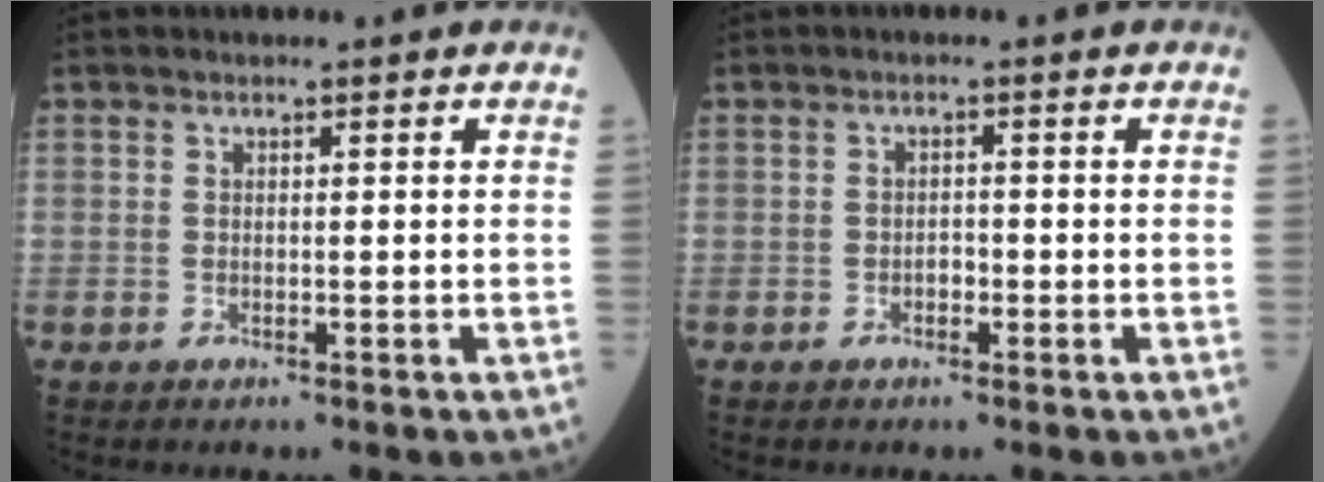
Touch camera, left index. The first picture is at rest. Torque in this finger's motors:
{"motor_torque": [0.11, 0.03, -0.01, 0.00]}